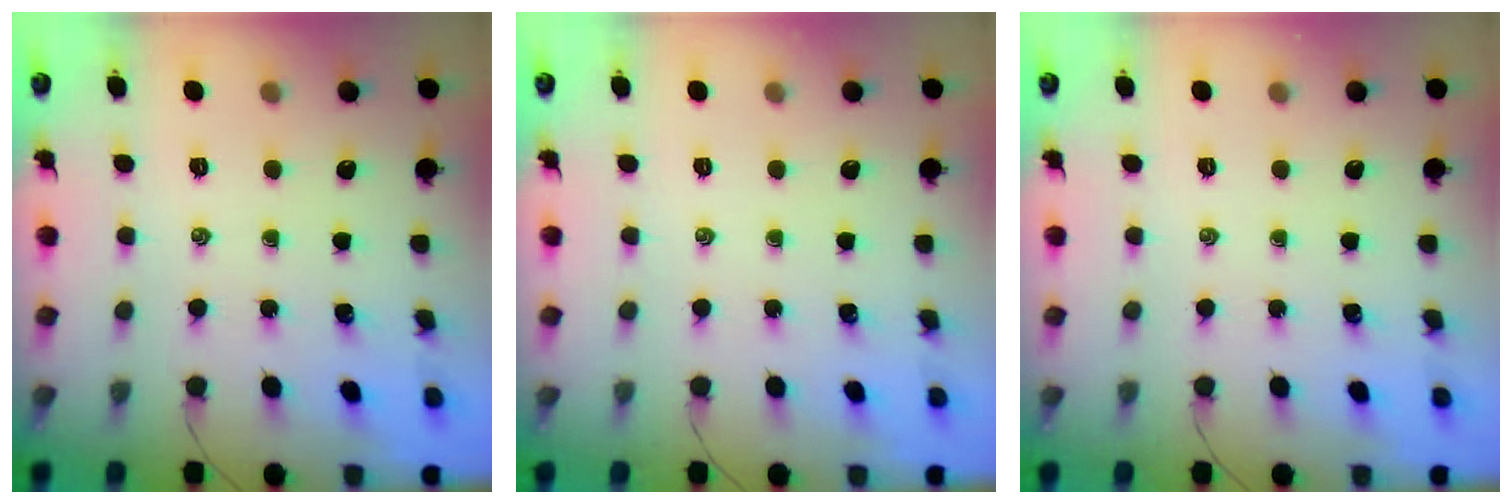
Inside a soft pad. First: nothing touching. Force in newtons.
{"total": 0.0}
{"total": 0.0}